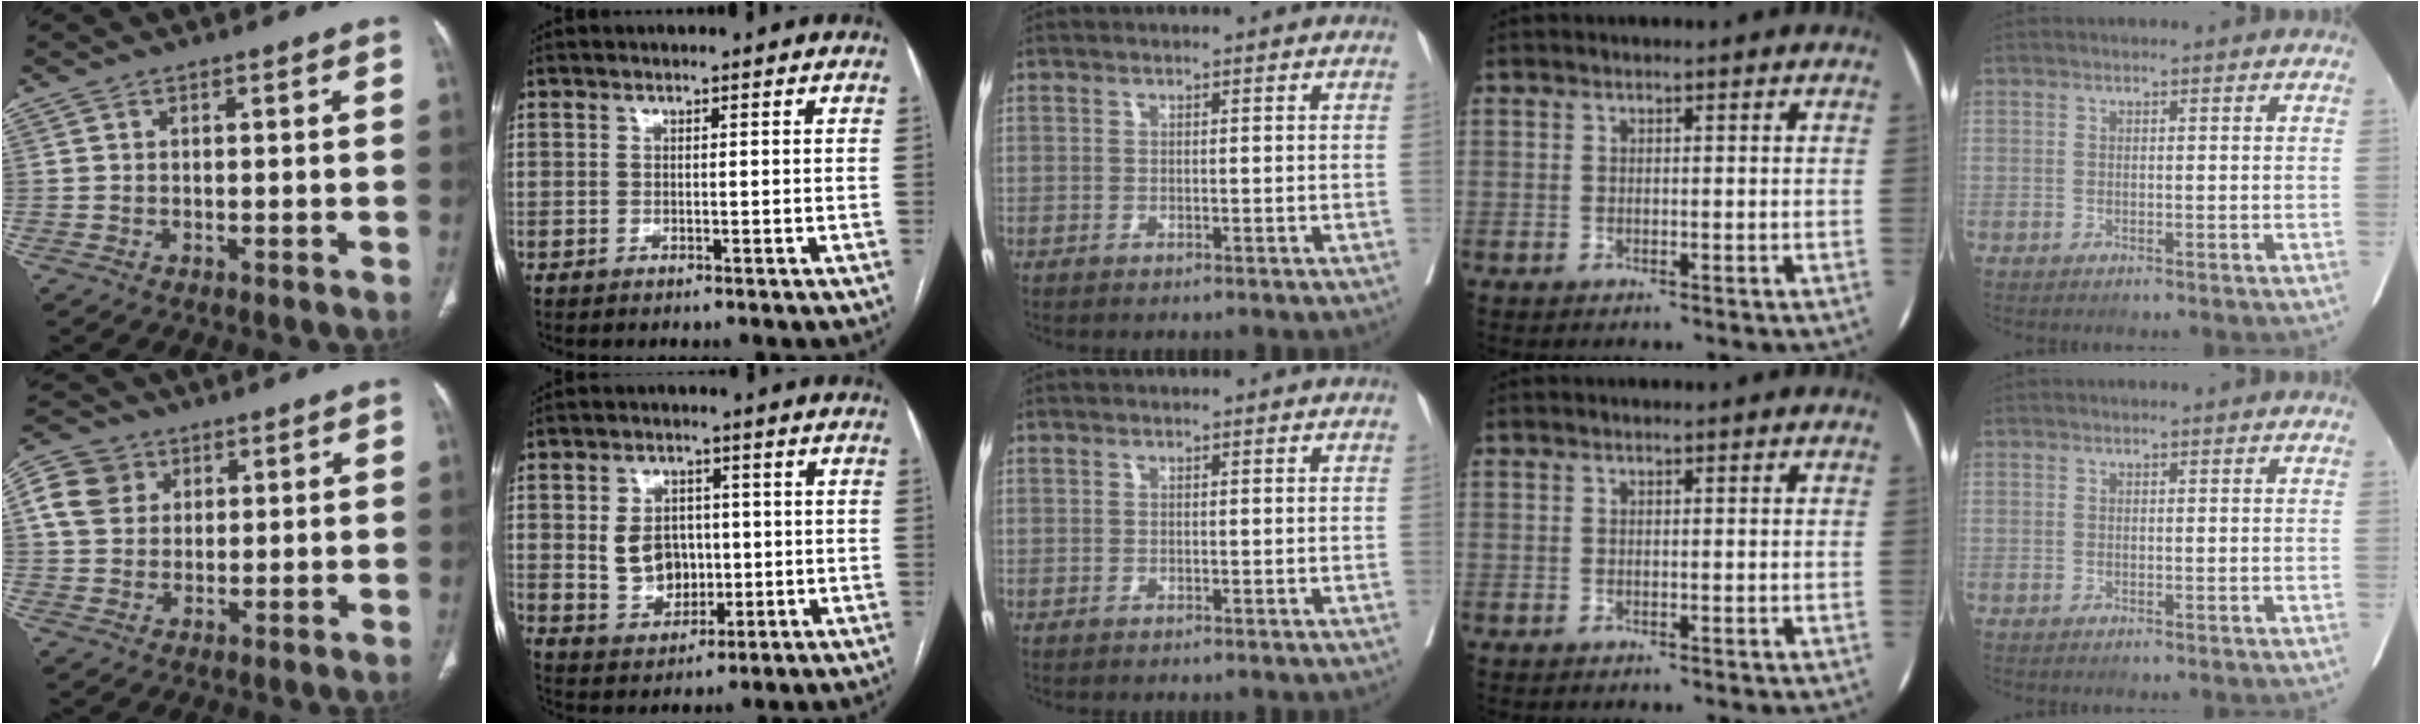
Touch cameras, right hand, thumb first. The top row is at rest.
{"thumb": {"total": 8.3, "force": [2.7, 7.2, 3.3], "torque": [-0.047, 0.002, 0.048]}, "index": {"total": 7.6, "force": [0.4, 5.9, 4.7], "torque": [-0.089, 0.010, 0.019]}}